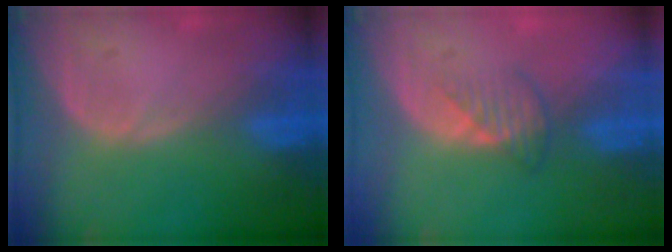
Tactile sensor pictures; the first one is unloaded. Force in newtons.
{"total": 2.5, "press": 2.5, "slide": 0.4}